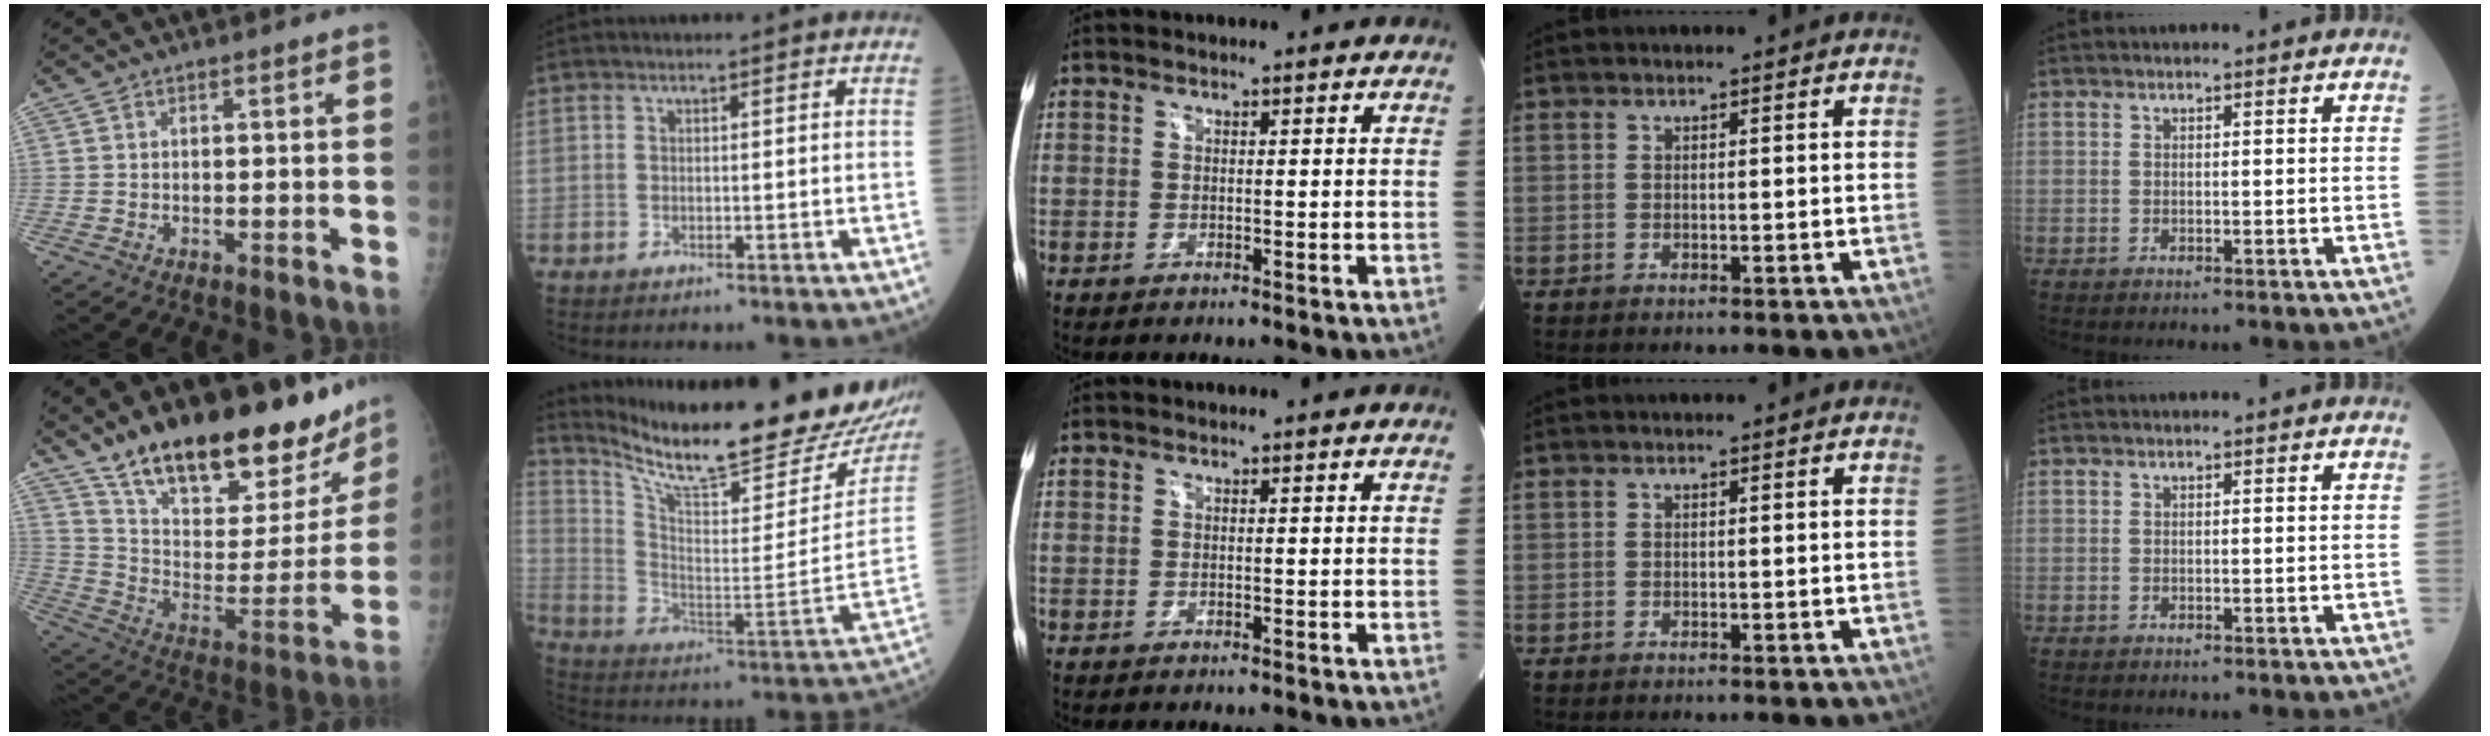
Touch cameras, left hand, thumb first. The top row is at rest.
{"thumb": {"total": 28.4, "force": [21.4, 10.9, 15.1], "torque": [-0.195, -0.089, 0.329]}, "index": {"total": 27.4, "force": [24.0, 3.8, 12.8], "torque": [-0.222, -0.088, 0.335]}}